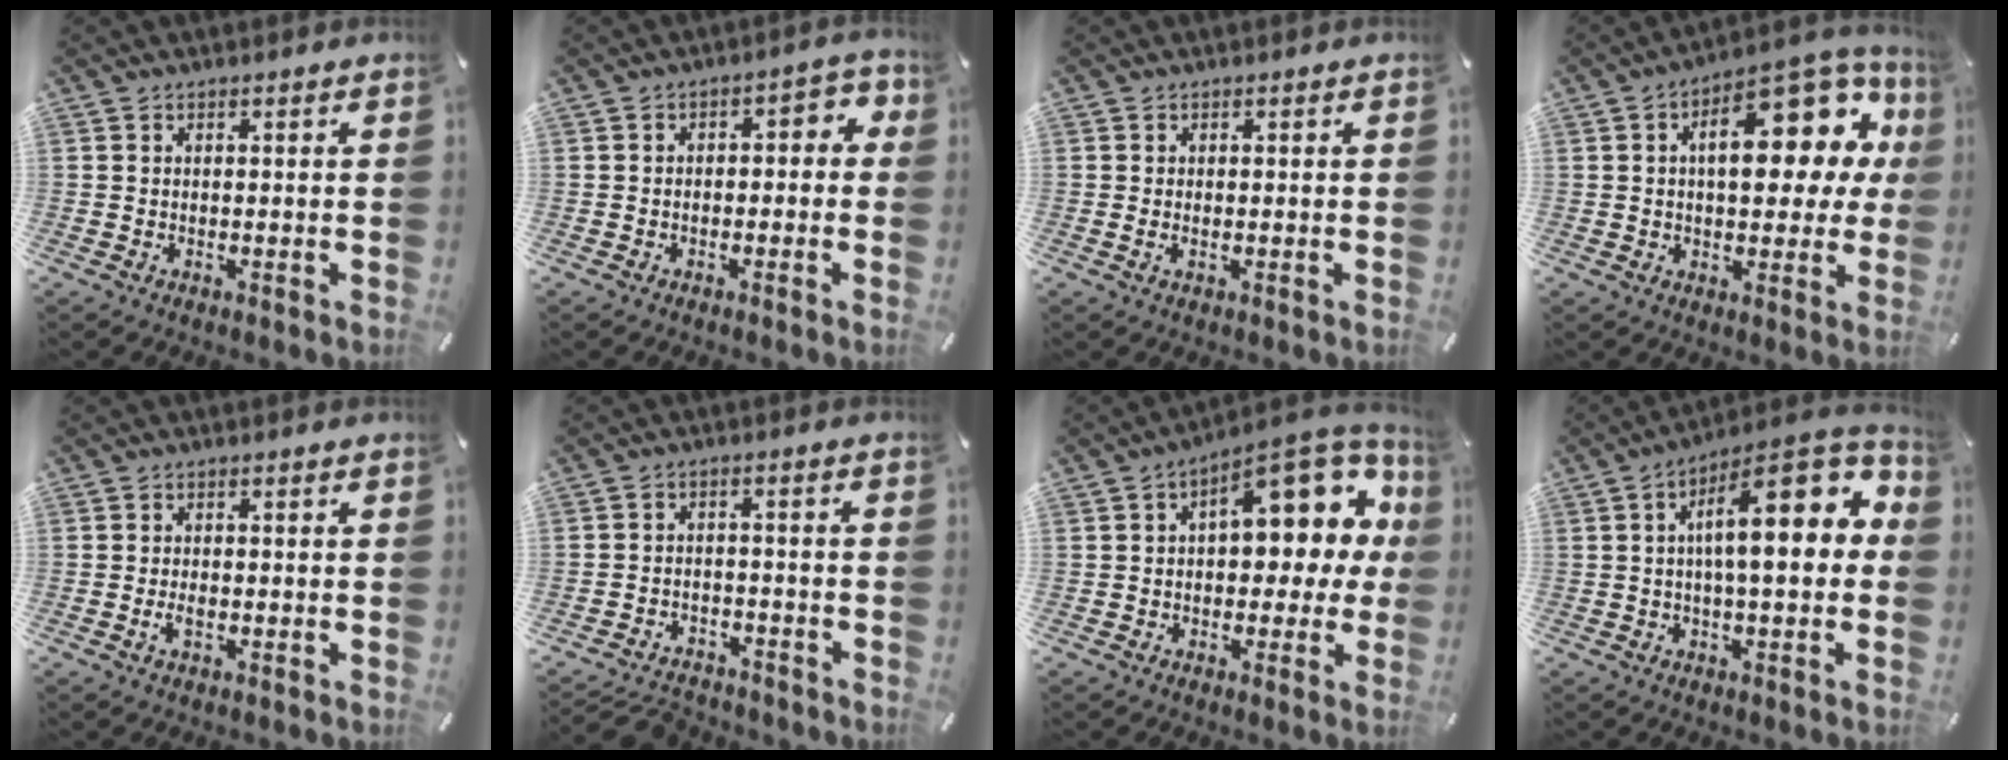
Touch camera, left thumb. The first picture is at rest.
{"total": 3.7, "force": [-1.4, 2.2, 2.5], "torque": [-0.040, 0.014, -0.032]}
{"total": 1.1, "force": [0.0, 0.4, 1.0], "torque": [-0.012, -0.004, -0.002]}
{"total": 19.4, "force": [5.9, 10.0, 15.5], "torque": [-0.199, -0.039, 0.094]}
{"total": 2.1, "force": [-0.5, 1.1, 1.7], "torque": [-0.039, -0.001, -0.012]}
{"total": 5.3, "force": [-4.6, 2.2, 1.3], "torque": [-0.029, 0.021, -0.091]}
{"total": 16.2, "force": [5.8, 8.8, 12.3], "torque": [-0.139, -0.046, 0.094]}
{"total": 16.7, "force": [3.5, 5.8, 15.2], "torque": [-0.214, -0.028, 0.050]}